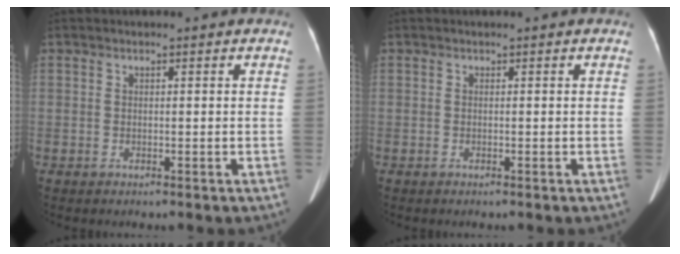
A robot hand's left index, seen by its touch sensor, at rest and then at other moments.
{"total": 0.0}